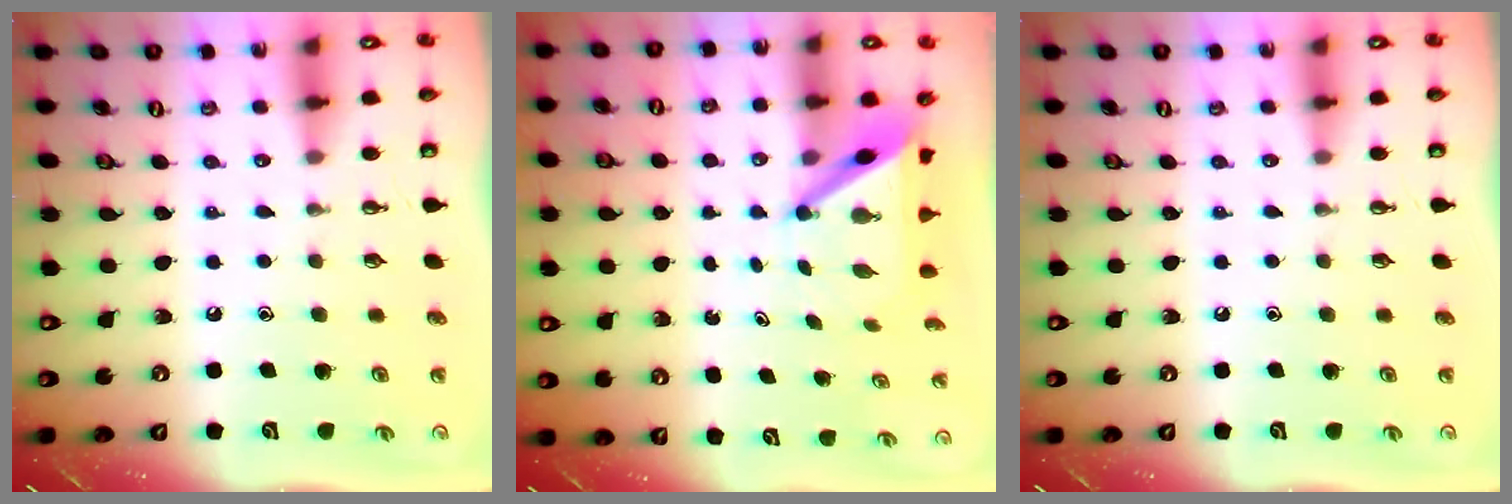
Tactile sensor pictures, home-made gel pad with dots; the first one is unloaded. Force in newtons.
{"total": 4.9, "press": 4.9, "slide": 0.6}
{"total": 0.0}